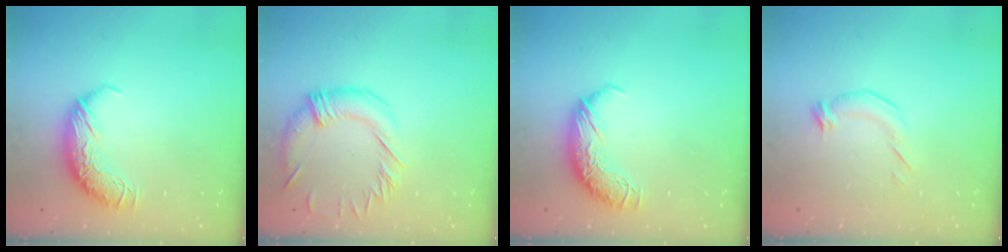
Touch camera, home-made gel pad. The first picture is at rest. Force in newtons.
{"total": 1.4, "press": 0.9, "slide": 1.1}
{"total": 0.0}
{"total": 4.0, "press": 3.8, "slide": 1.2}